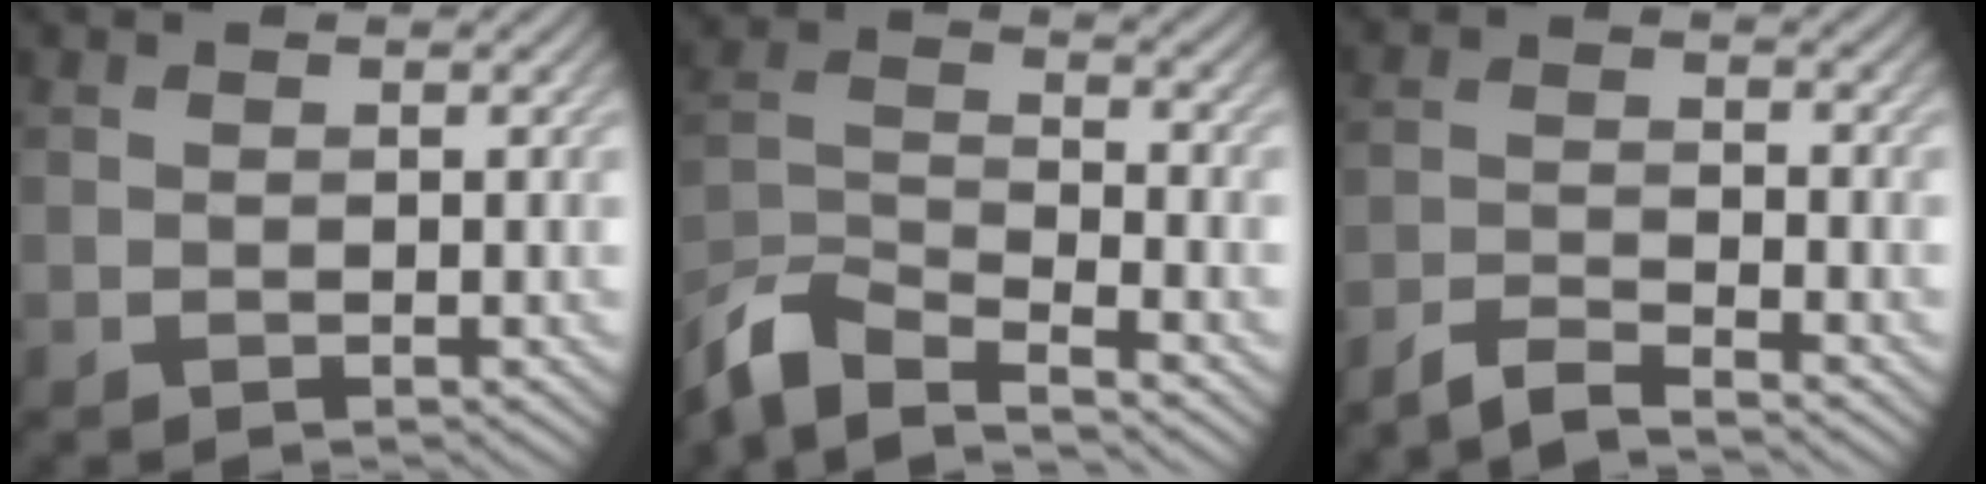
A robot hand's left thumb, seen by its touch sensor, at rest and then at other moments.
{"total": 8.6, "force": [-7.4, 2.0, 3.9], "torque": [-0.091, -0.005, -0.156]}
{"total": 4.4, "force": [-4.0, 0.5, 1.7], "torque": [-0.028, 0.001, -0.087]}